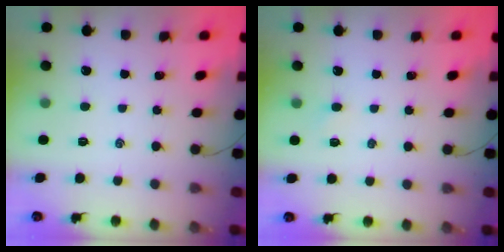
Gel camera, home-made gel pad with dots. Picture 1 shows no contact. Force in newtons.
{"total": 1.4, "press": 1.3, "slide": 0.4}